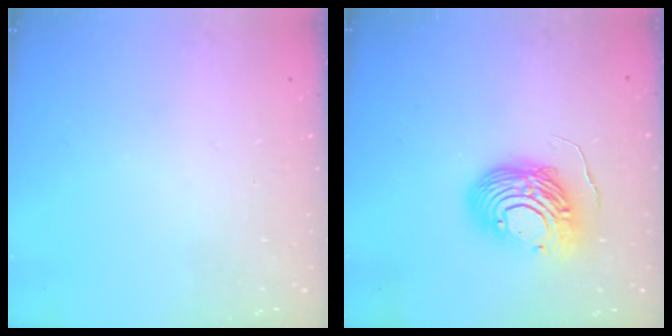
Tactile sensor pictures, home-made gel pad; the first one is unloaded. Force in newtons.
{"total": 12.6, "press": 12.5, "slide": 1.1}